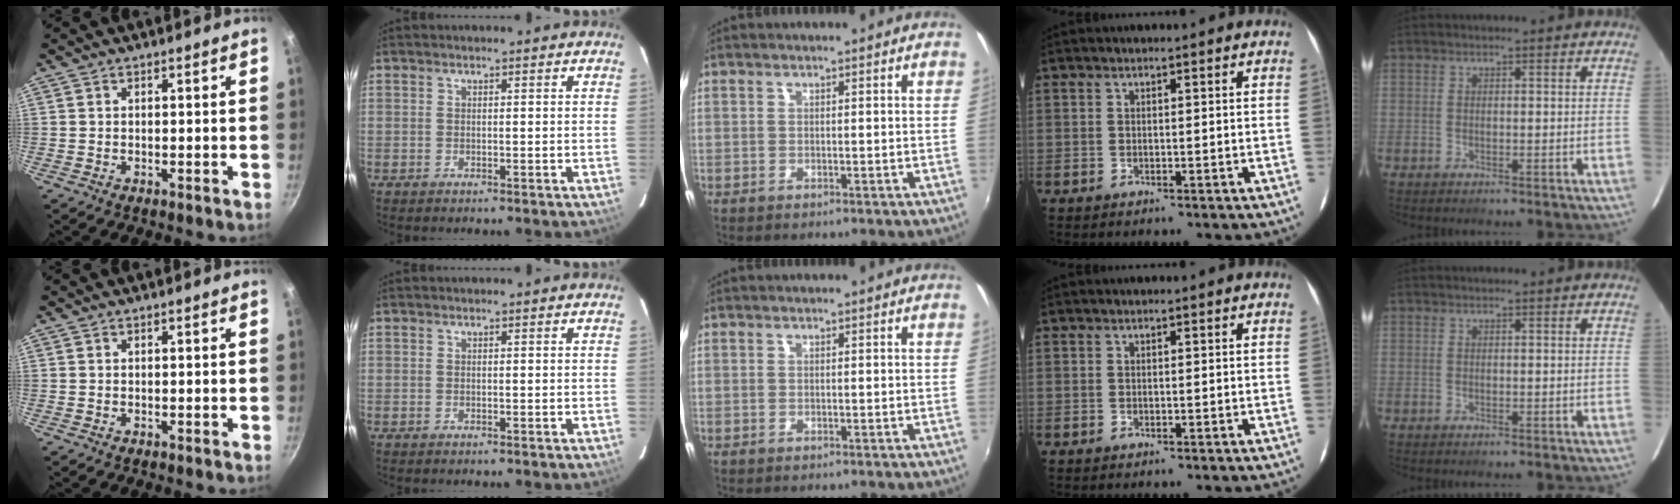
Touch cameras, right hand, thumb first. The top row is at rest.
{}